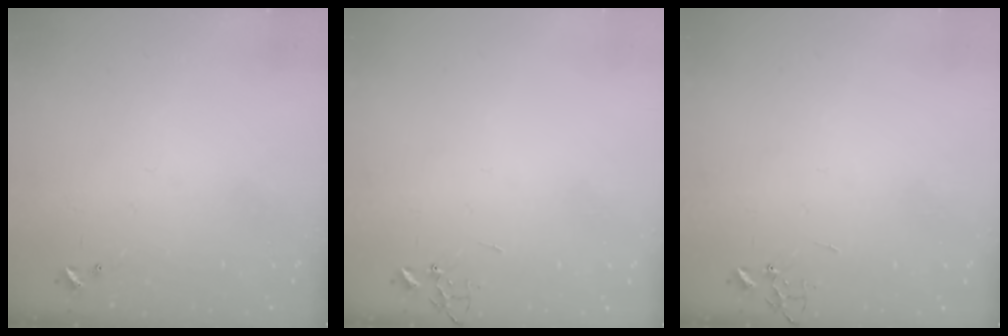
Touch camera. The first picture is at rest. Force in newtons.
{"total": 0.0}
{"total": 0.0}